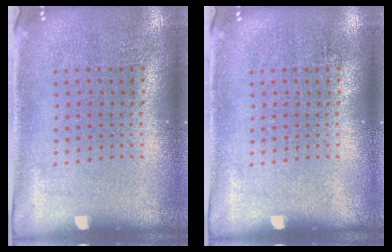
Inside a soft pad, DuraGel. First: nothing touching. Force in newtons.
{"total": 0.0}